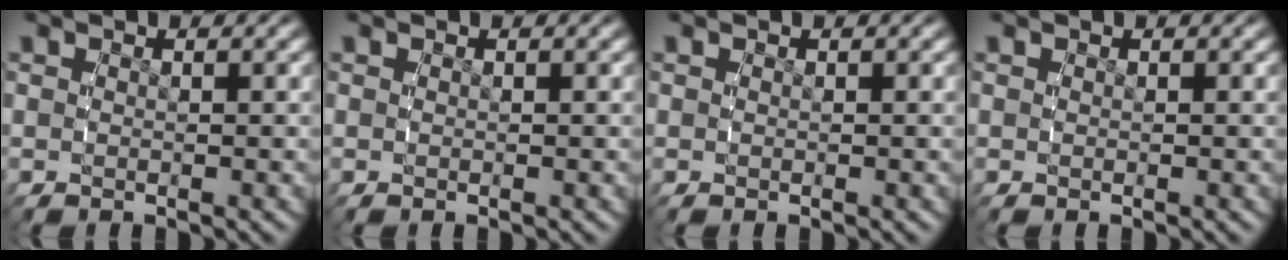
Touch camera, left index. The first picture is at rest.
{"total": 0.0}
{"total": 0.0}
{"total": 0.0}